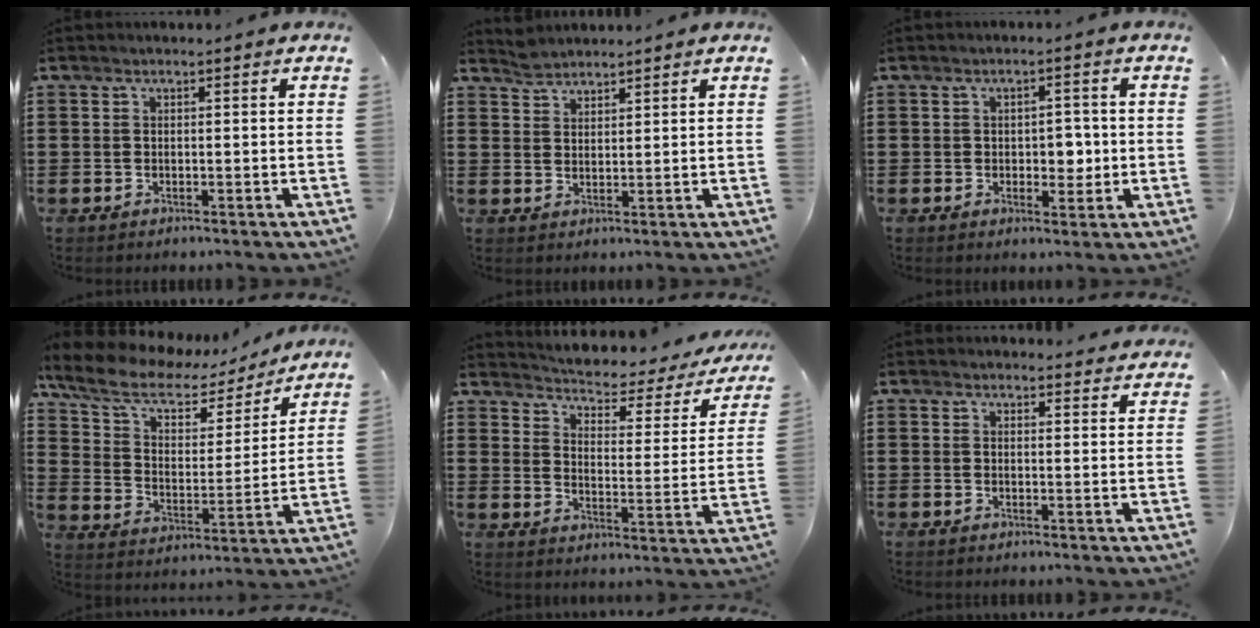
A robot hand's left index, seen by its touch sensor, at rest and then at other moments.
{"total": 2.2, "force": [2.2, 0.4, -0.1], "torque": [-0.005, 0.001, 0.043]}
{"total": 3.5, "force": [-0.2, 2.2, 2.8], "torque": [-0.040, 0.000, -0.010]}
{"total": 8.7, "force": [5.9, 4.2, 4.8], "torque": [-0.120, -0.022, 0.099]}
{"total": 2.7, "force": [2.4, 0.7, 1.0], "torque": [-0.039, -0.026, 0.029]}
{"total": 2.0, "force": [2.0, 0.4, 0.1], "torque": [0.001, -0.006, 0.037]}